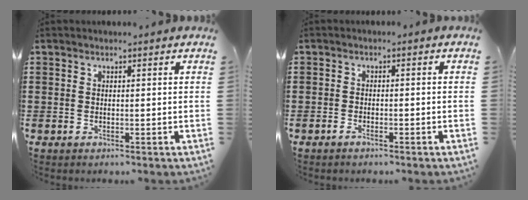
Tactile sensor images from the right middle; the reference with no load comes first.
{"total": 1.0, "force": [-0.7, 0.1, 0.7], "torque": [-0.016, -0.006, -0.011]}